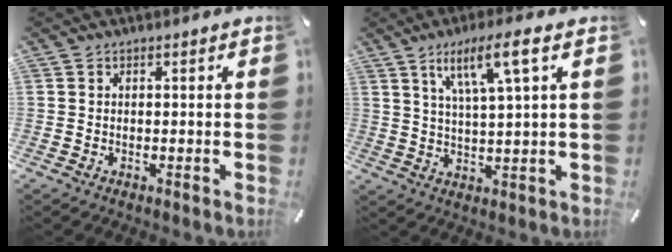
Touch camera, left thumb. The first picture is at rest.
{"total": 9.4, "force": [5.0, 1.1, 7.9], "torque": [-0.151, -0.009, 0.082]}